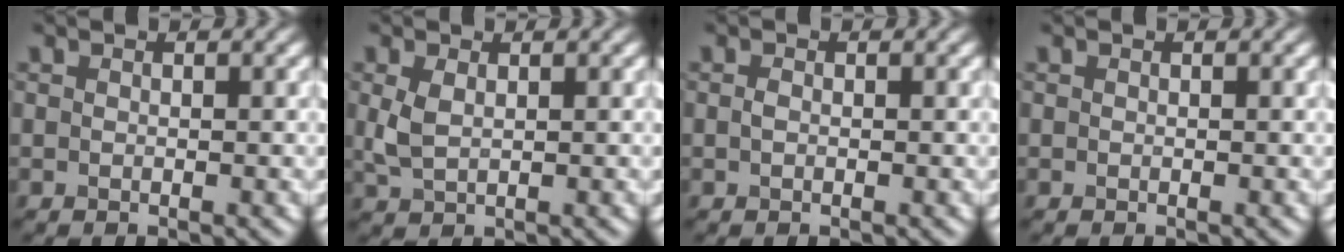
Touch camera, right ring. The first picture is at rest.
{"total": 2.2, "force": [0.4, 1.3, 1.7], "torque": [-0.050, -0.001, 0.015]}
{"total": 0.6, "force": [-0.1, 0.4, 0.5], "torque": [-0.014, 0.000, -0.001]}
{"total": 0.0}